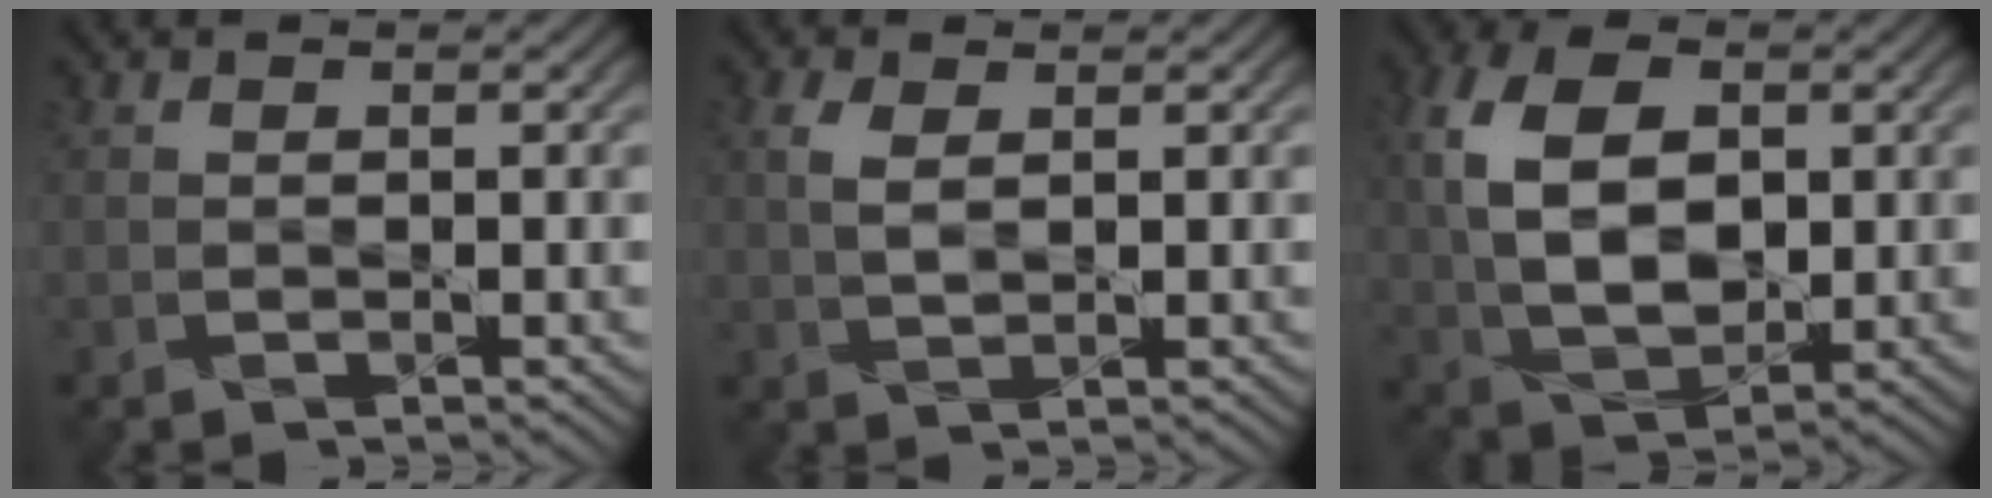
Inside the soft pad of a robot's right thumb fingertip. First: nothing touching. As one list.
[{"total": 2.3, "force": [1.0, 0.9, 1.8], "torque": [-0.049, 0.004, 0.019]}, {"total": 10.0, "force": [1.9, 6.3, 7.5], "torque": [-0.178, 0.008, 0.032]}]